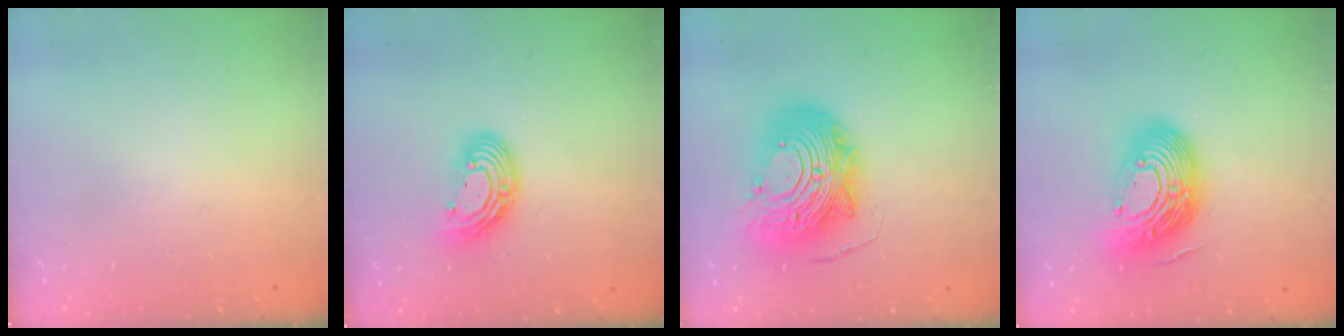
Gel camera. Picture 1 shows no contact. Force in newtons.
{"total": 11.7, "press": 11.7, "slide": 0.9}
{"total": 20.1, "press": 20.0, "slide": 2.0}
{"total": 20.9, "press": 20.8, "slide": 1.8}